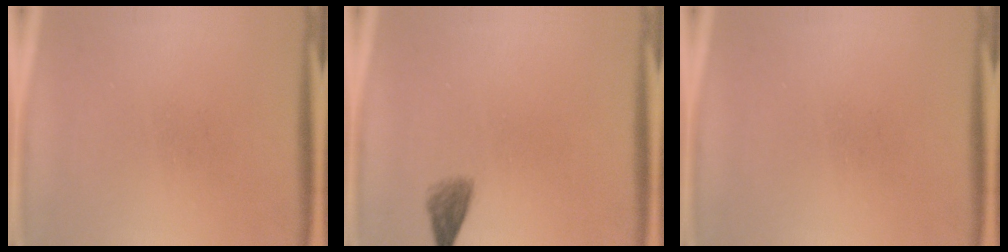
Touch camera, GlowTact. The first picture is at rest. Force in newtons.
{"total": 2.0}
{"total": 0.0}